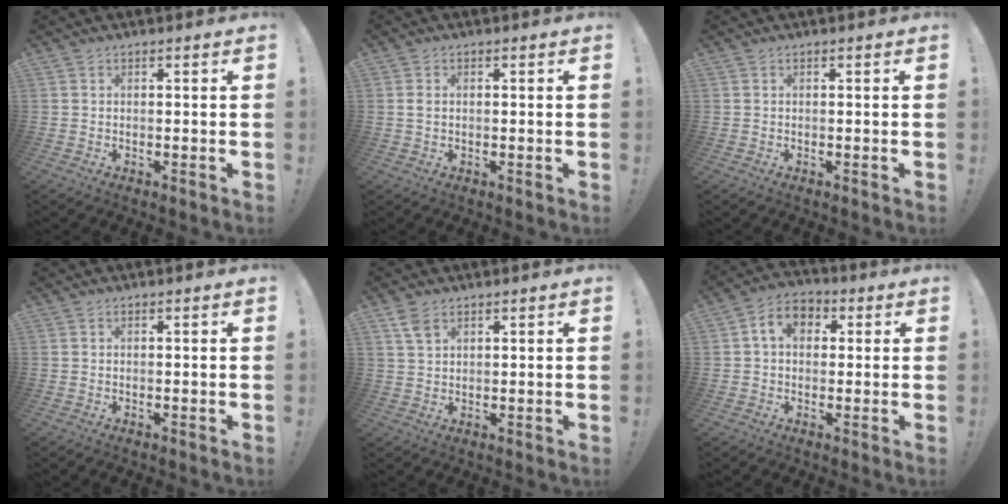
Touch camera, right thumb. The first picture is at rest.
{"total": 1.6, "force": [0.3, 1.0, 1.2], "torque": [-0.023, 0.004, 0.005]}
{"total": 0.0}
{"total": 0.0}
{"total": 4.2, "force": [2.6, 2.1, 2.6], "torque": [-0.045, -0.011, 0.048]}
{"total": 8.0, "force": [1.8, 5.8, 5.1], "torque": [-0.080, 0.010, 0.035]}